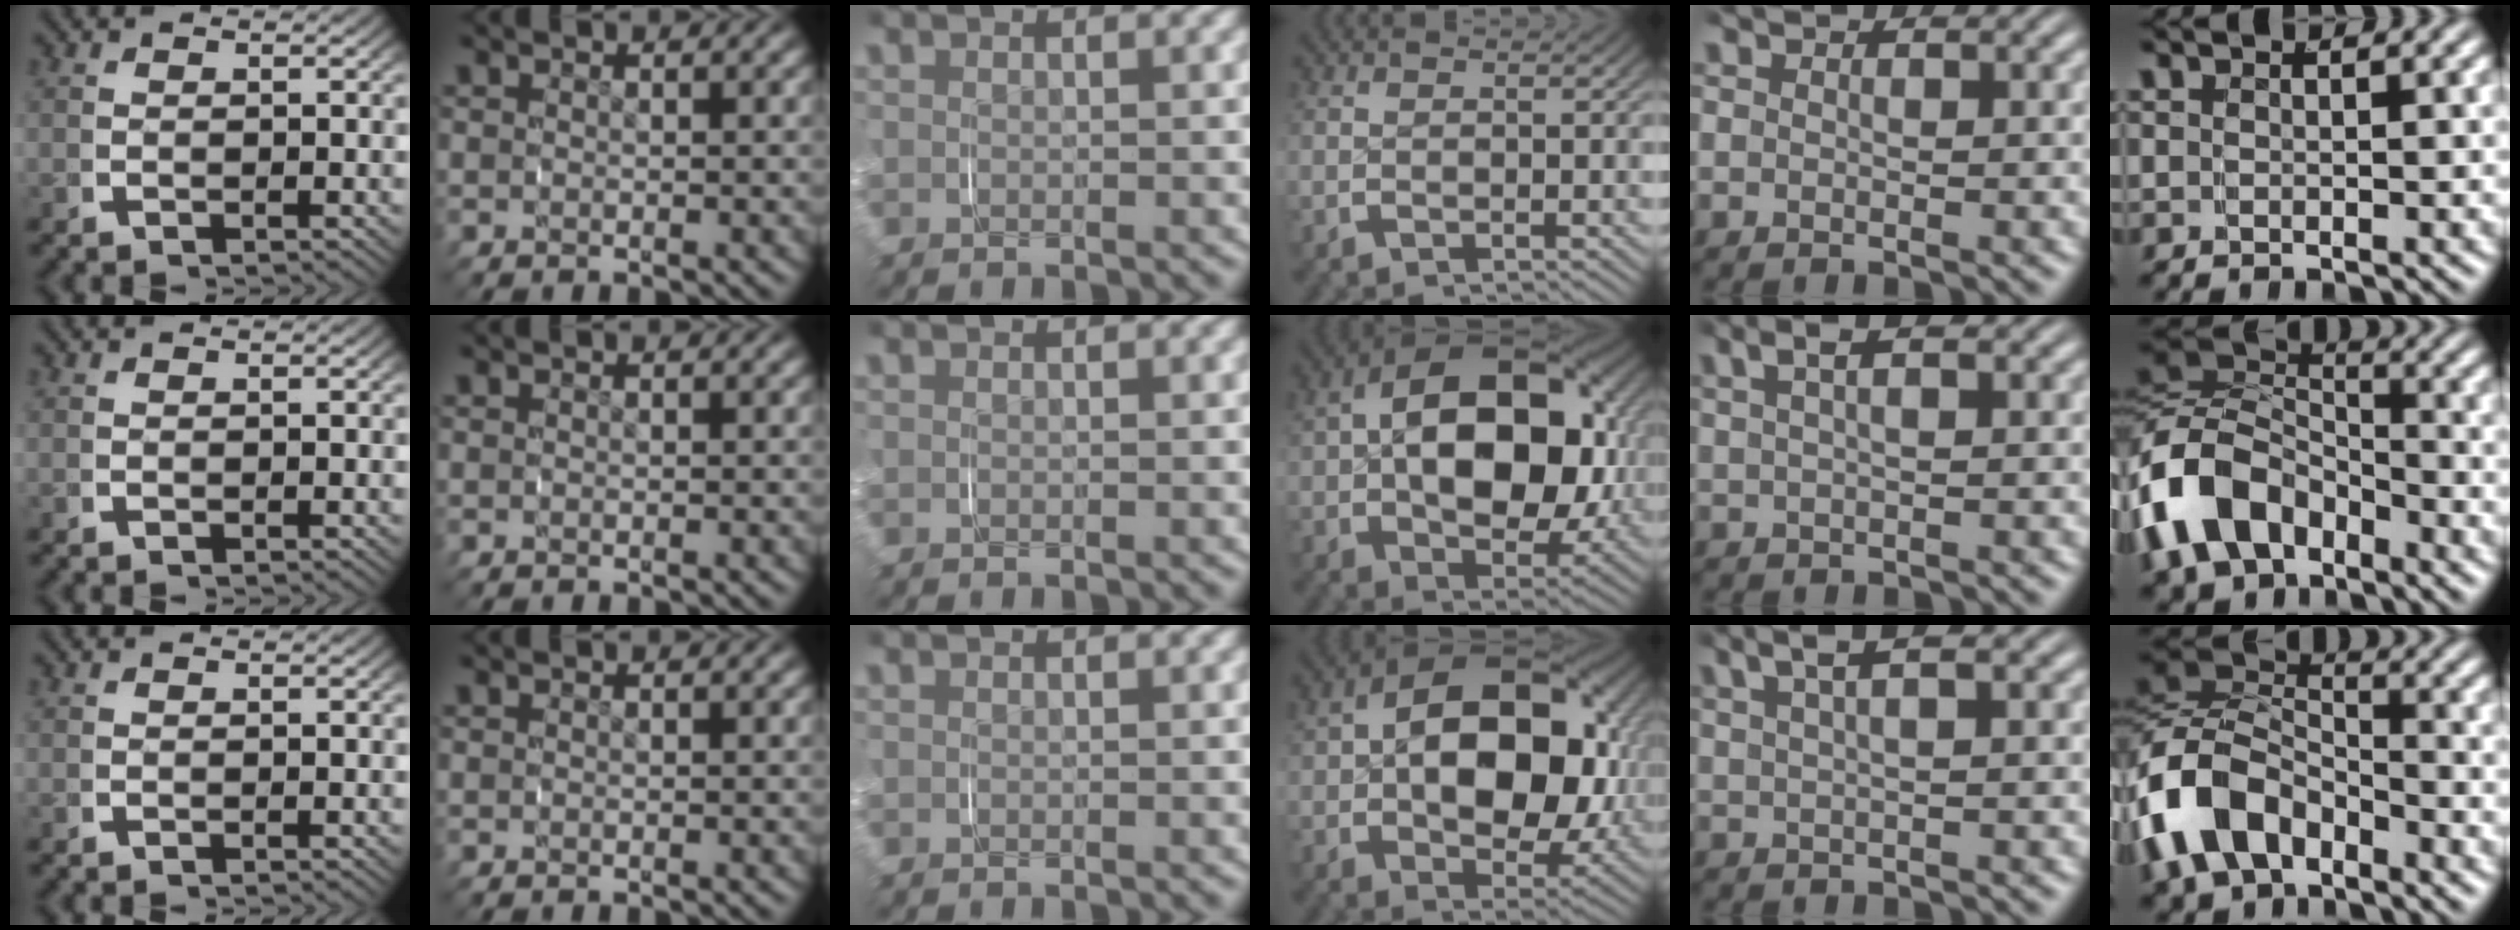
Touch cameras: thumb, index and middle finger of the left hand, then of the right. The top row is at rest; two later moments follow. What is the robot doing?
{"motion": "grasp_and_lifting", "object": "shorts"}